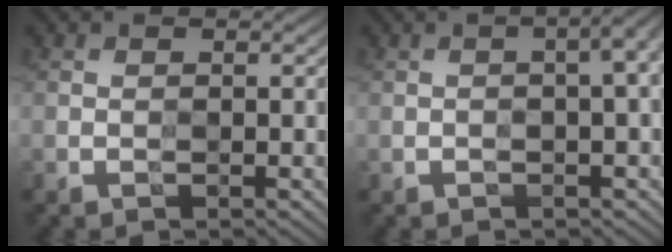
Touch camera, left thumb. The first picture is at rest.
{"total": 4.0, "force": [0.4, 1.2, 3.8], "torque": [-0.046, 0.013, 0.002]}